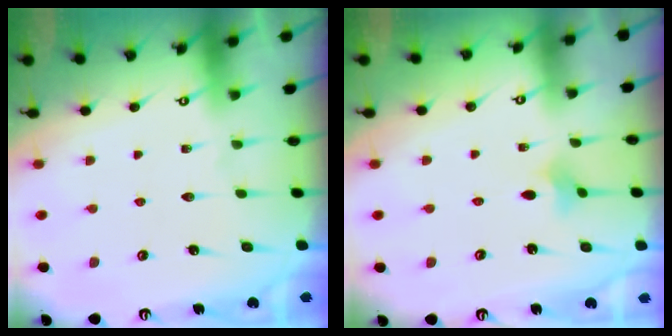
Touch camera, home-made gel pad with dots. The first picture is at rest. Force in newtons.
{"total": 3.1, "press": 3.0, "slide": 0.7}